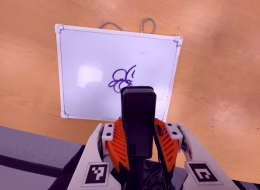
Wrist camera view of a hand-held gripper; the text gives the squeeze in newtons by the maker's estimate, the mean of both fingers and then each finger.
{"total": 8.5, "left": 6.7, "right": 10.2}